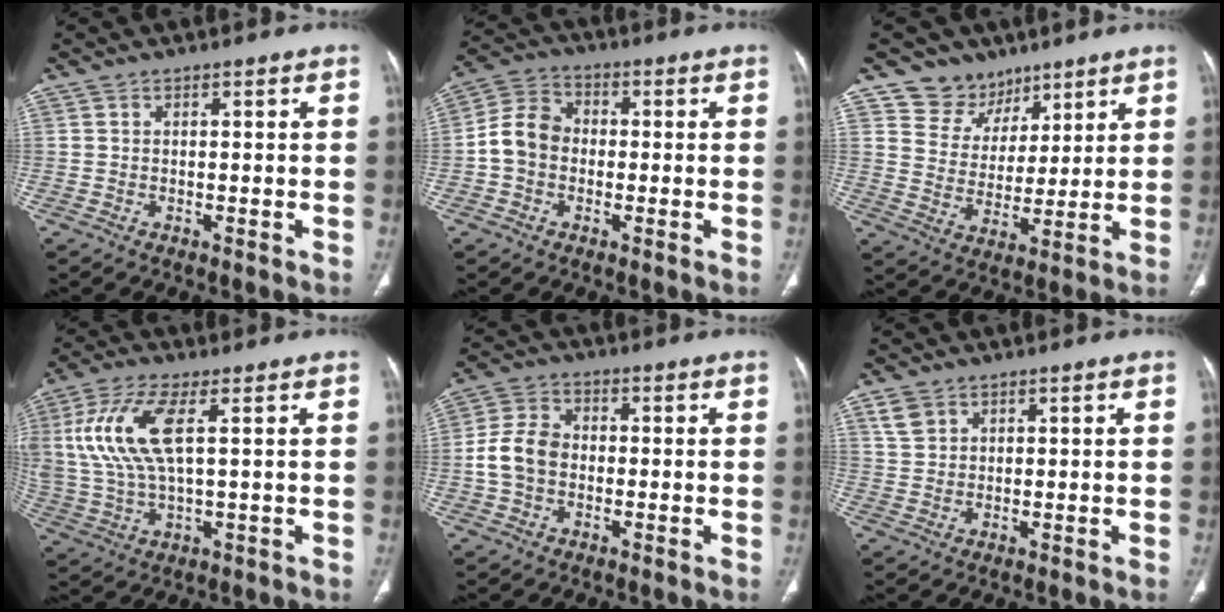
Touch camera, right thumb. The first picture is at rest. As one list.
[{"total": 7.9, "force": [-0.9, 6.5, 4.4], "torque": [-0.071, 0.028, -0.030]}, {"total": 9.1, "force": [6.4, 6.4, 0.3], "torque": [0.036, -0.049, 0.121]}, {"total": 13.5, "force": [3.4, 5.0, 12.1], "torque": [-0.292, 0.000, 0.074]}, {"total": 7.7, "force": [-0.9, 5.9, 4.9], "torque": [-0.091, 0.023, -0.025]}, {"total": 3.4, "force": [1.8, 2.6, 1.3], "torque": [-0.019, -0.003, 0.042]}]